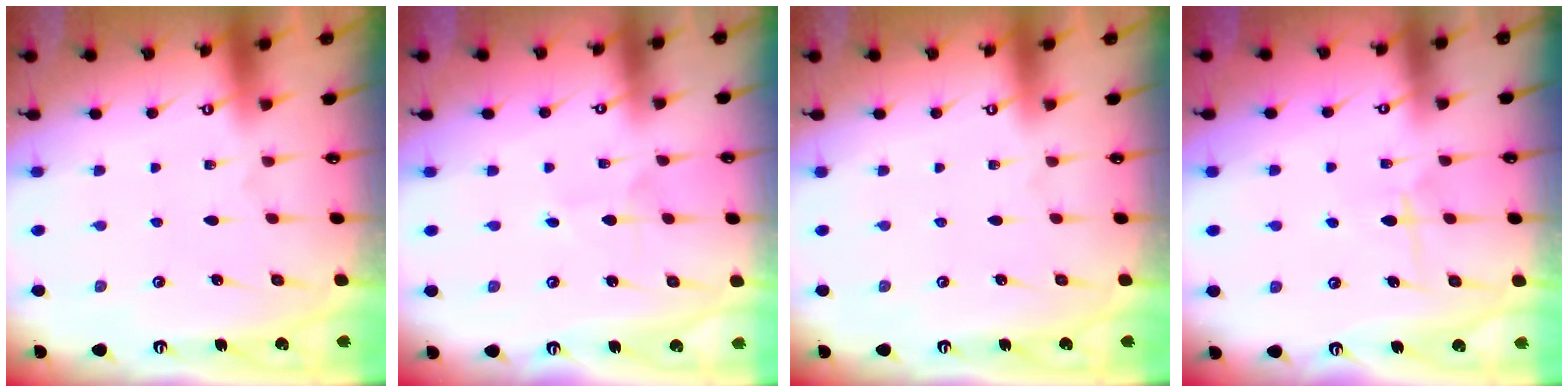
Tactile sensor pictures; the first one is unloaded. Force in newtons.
{"total": 2.7, "press": 2.7, "slide": 0.3}
{"total": 0.0}
{"total": 5.8, "press": 5.8, "slide": 0.6}